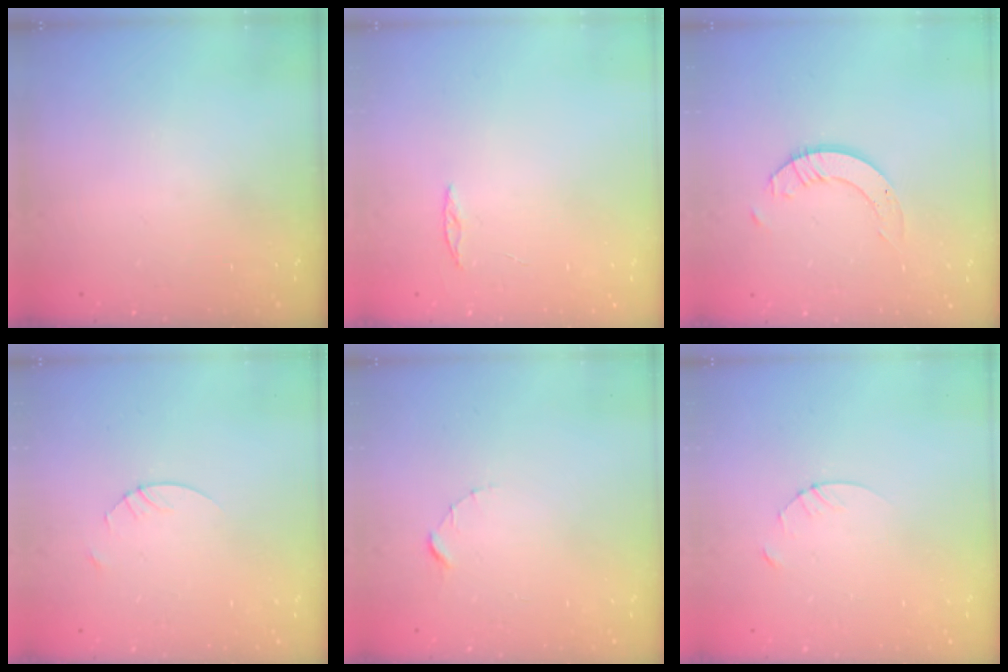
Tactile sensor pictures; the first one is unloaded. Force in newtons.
{"total": 2.0, "press": 2.0, "slide": 0.2}
{"total": 3.3, "press": 3.3, "slide": 0.2}
{"total": 1.4, "press": 1.4, "slide": 0.2}
{"total": 1.5, "press": 1.5, "slide": 0.2}
{"total": 3.2, "press": 3.2, "slide": 0.3}